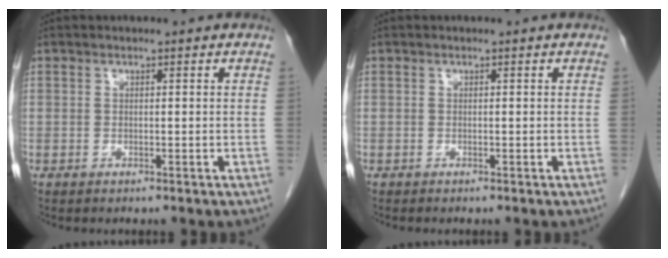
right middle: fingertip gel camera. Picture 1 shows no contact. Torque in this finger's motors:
{"motor_torque": [-0.34, -0.26, -0.05, -0.03]}